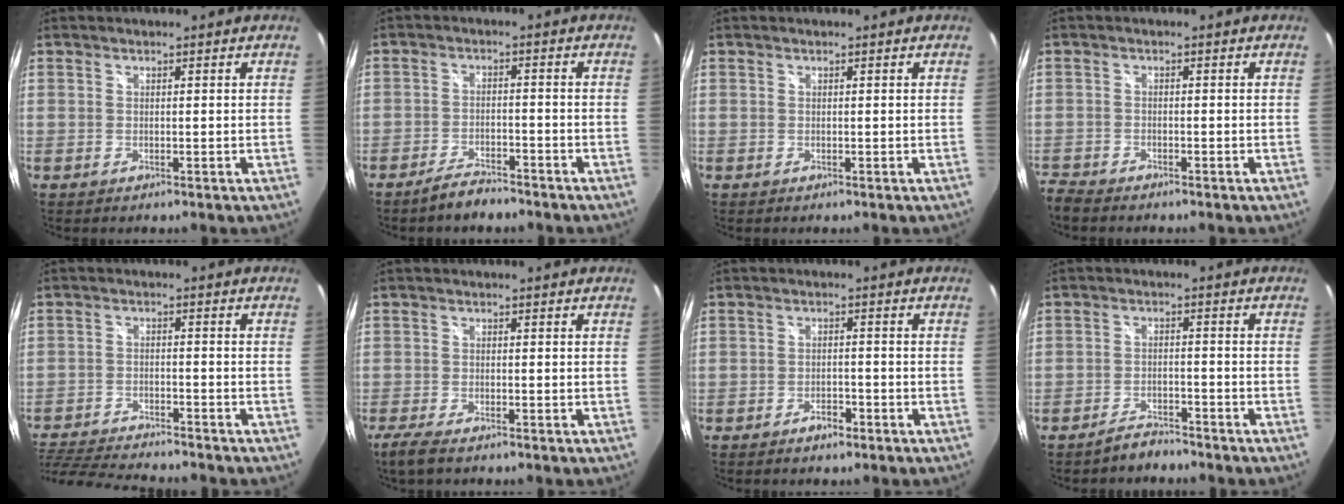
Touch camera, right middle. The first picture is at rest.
{"total": 4.1, "force": [-3.7, 0.7, 1.7], "torque": [-0.047, 0.001, -0.065]}
{"total": 0.0}
{"total": 3.3, "force": [-3.3, 0.4, 0.6], "torque": [-0.029, -0.016, -0.070]}
{"total": 14.8, "force": [-13.1, 2.4, 6.5], "torque": [-0.152, -0.028, -0.219]}
{"total": 3.5, "force": [-2.7, 0.3, 2.3], "torque": [-0.058, -0.012, -0.055]}
{"total": 2.3, "force": [-1.7, 0.8, 1.3], "torque": [-0.027, 0.001, -0.028]}
{"total": 3.1, "force": [-3.0, 0.2, 0.3], "torque": [-0.016, 0.005, -0.050]}